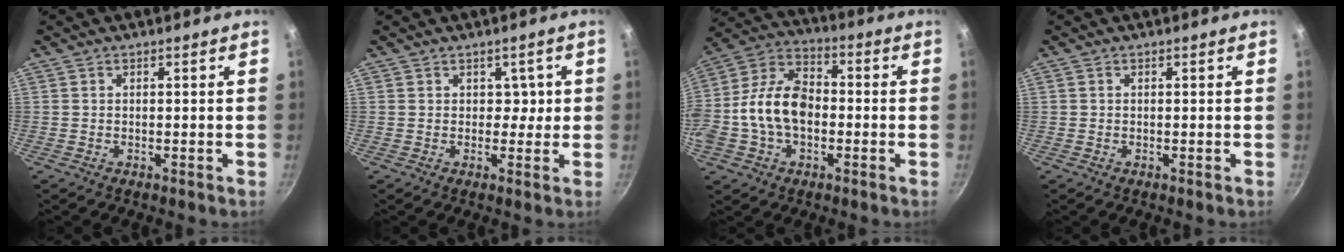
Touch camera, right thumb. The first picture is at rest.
{"total": 2.3, "force": [0.5, 2.1, 0.8], "torque": [0.024, -0.003, 0.008]}
{"total": 14.9, "force": [-1.8, 10.1, 10.8], "torque": [-0.176, 0.040, -0.047]}
{"total": 0.0}